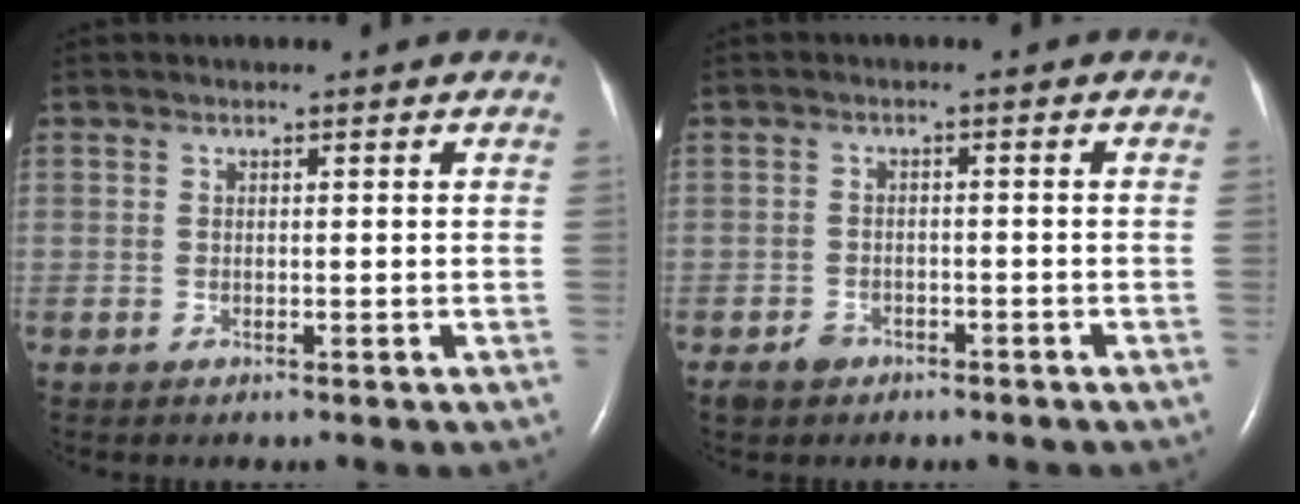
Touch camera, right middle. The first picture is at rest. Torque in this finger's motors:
{"motor_torque": [-0.18, -0.02, 0.04, 0.01]}